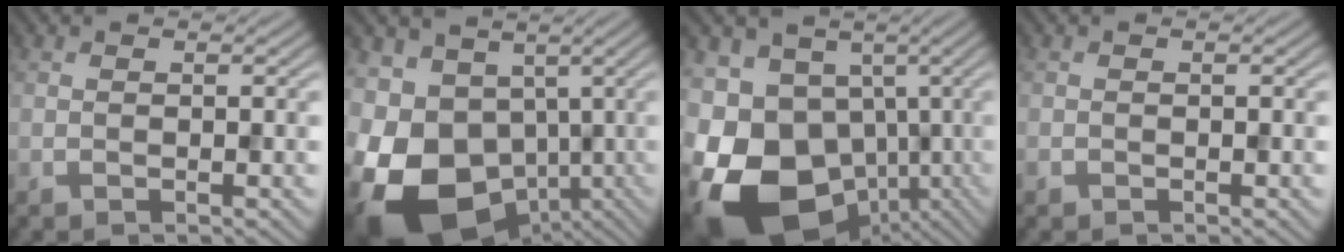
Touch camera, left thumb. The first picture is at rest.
{"total": 17.8, "force": [-6.3, 12.5, 10.9], "torque": [-0.252, -0.034, -0.079]}
{"total": 19.6, "force": [-7.8, 14.0, 11.2], "torque": [-0.258, -0.027, -0.110]}
{"total": 0.5, "force": [-0.4, 0.3, 0.2], "torque": [-0.005, -0.004, -0.006]}